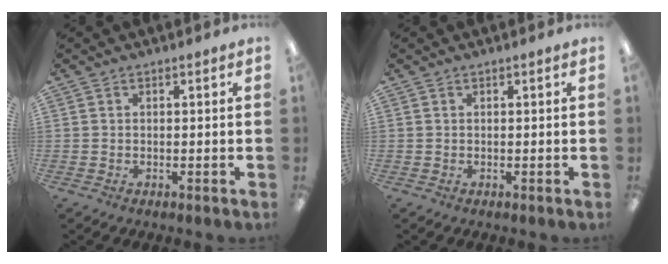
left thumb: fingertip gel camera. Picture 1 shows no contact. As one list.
[{"total": 0.0}]